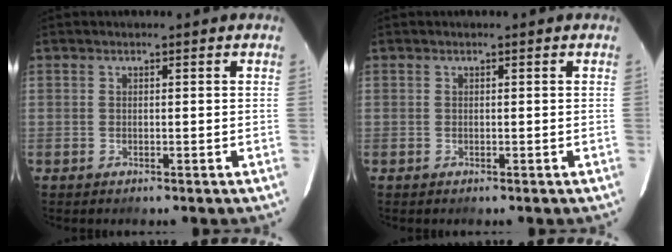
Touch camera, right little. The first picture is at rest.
{"total": 0.0}